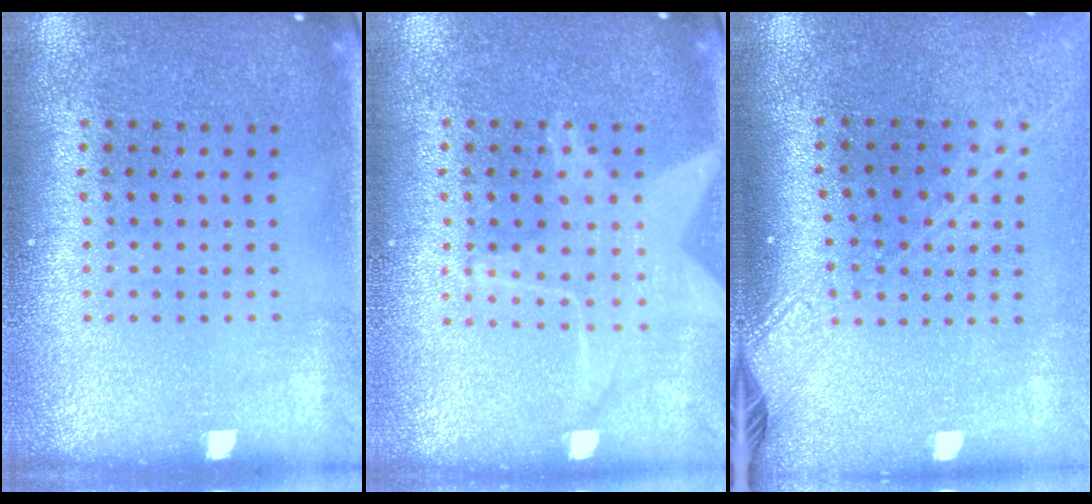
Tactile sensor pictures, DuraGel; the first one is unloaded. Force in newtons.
{"total": 1.3, "press": 1.3, "slide": 0.1}
{"total": 2.1, "press": 1.6, "slide": 1.4}